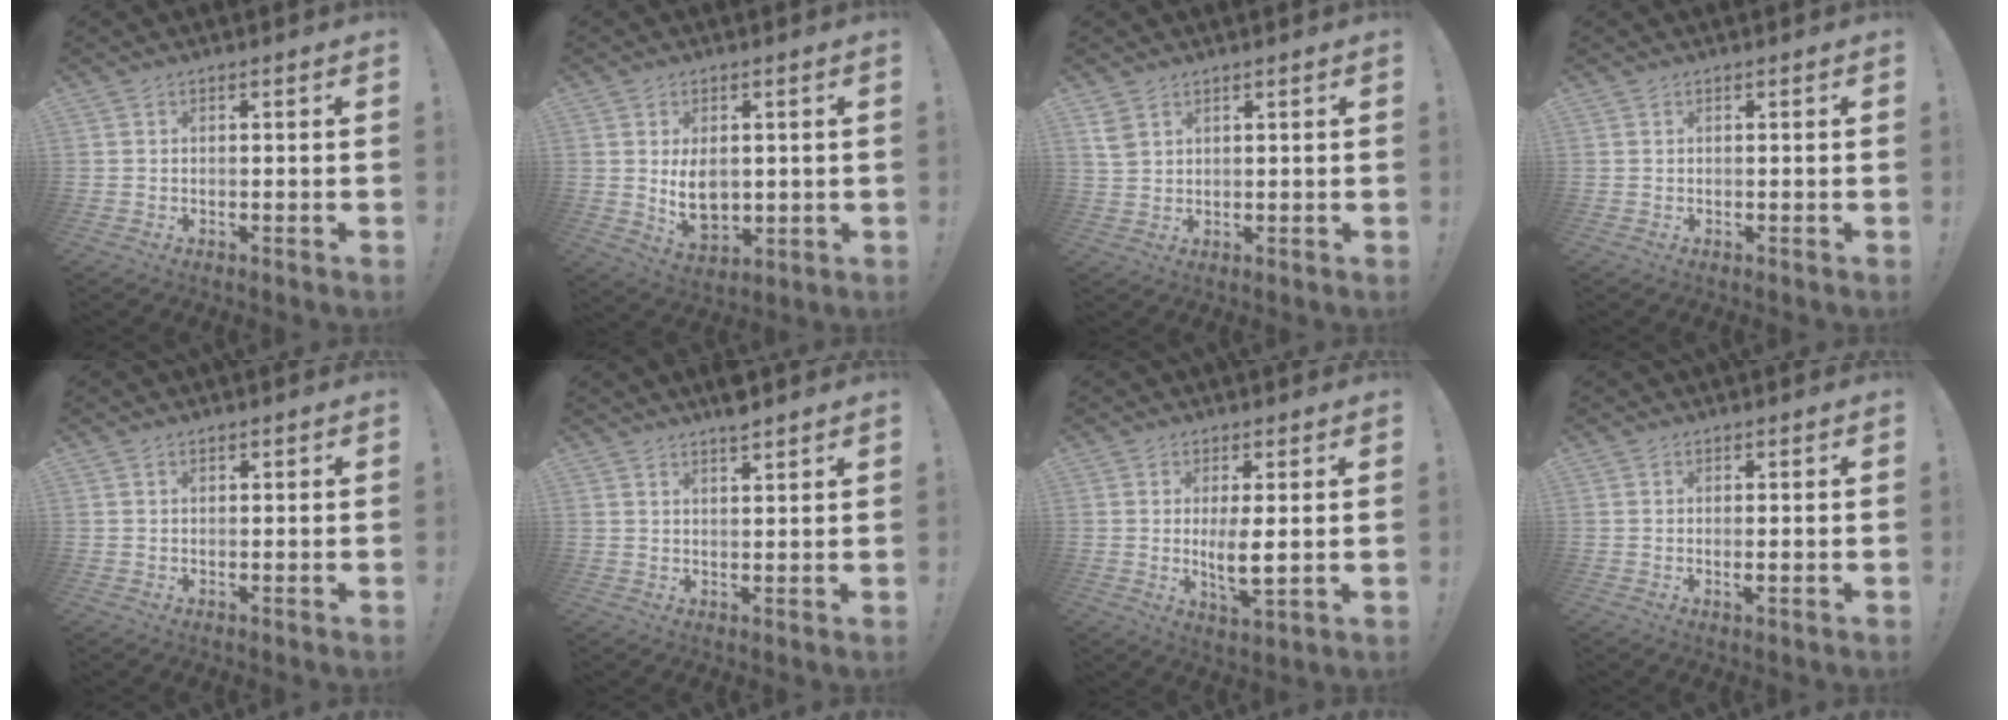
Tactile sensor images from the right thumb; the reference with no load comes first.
{"total": 8.0, "force": [0.8, 5.7, 5.6], "torque": [-0.088, -0.011, 0.017]}
{"total": 4.0, "force": [2.3, 2.7, 1.8], "torque": [-0.026, -0.007, 0.044]}
{"total": 0.0}
{"total": 0.7, "force": [0.6, 0.3, 0.1], "torque": [0.006, -0.002, 0.010]}
{"total": 4.0, "force": [3.4, 0.8, 1.8], "torque": [-0.019, -0.022, 0.059]}
{"total": 6.7, "force": [0.6, 1.8, 6.4], "torque": [-0.110, -0.018, 0.009]}
{"total": 1.7, "force": [0.2, 0.1, 1.7], "torque": [-0.029, -0.004, 0.003]}